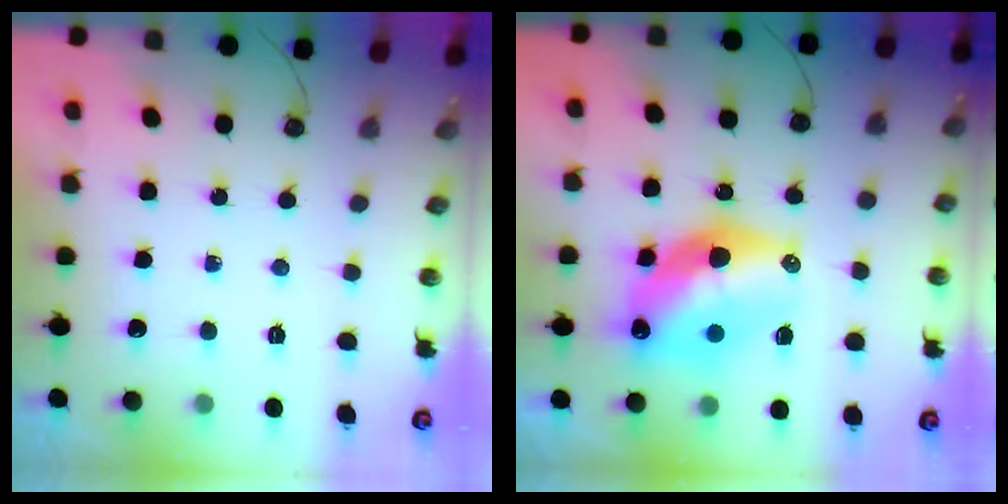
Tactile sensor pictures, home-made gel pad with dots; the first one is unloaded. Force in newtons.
{"total": 14.9, "press": 14.9, "slide": 1.2}